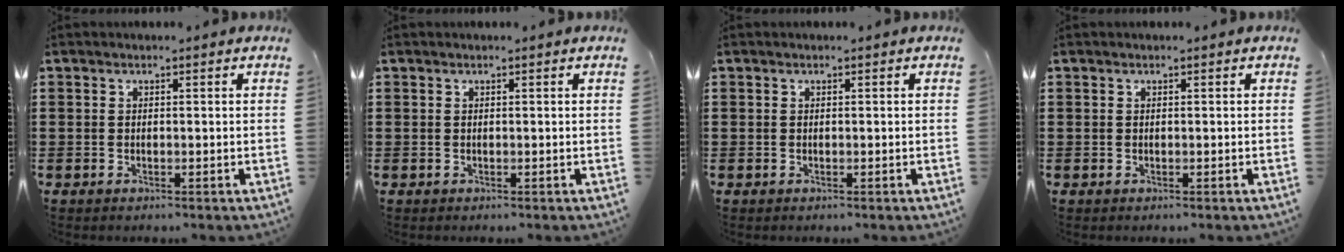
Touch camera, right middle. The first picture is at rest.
{"total": 0.0}
{"total": 0.0}
{"total": 0.0}